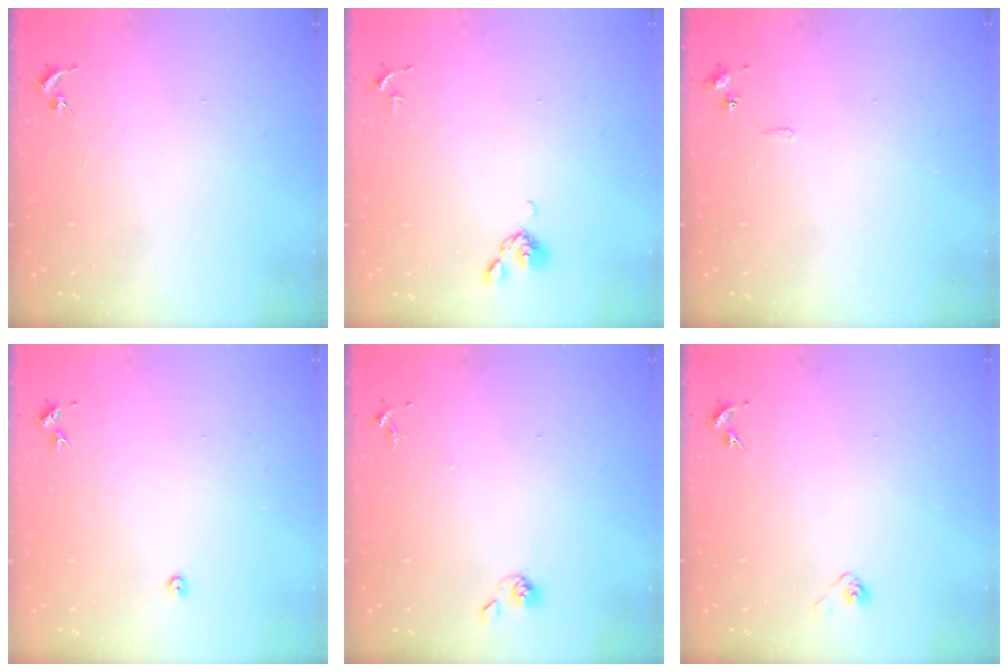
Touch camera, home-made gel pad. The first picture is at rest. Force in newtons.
{"total": 4.4, "press": 4.3, "slide": 0.9}
{"total": 4.5, "press": 4.4, "slide": 0.6}
{"total": 2.2, "press": 2.2, "slide": 0.3}
{"total": 5.5, "press": 5.4, "slide": 0.9}
{"total": 3.8, "press": 3.7, "slide": 1.0}